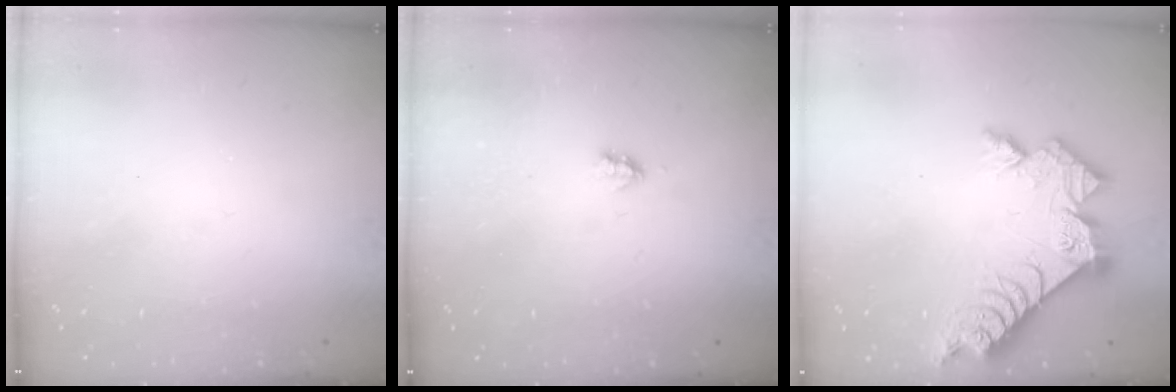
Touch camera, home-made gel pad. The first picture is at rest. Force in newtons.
{"total": 1.9, "press": 1.8, "slide": 0.4}
{"total": 11.2, "press": 11.2, "slide": 0.8}